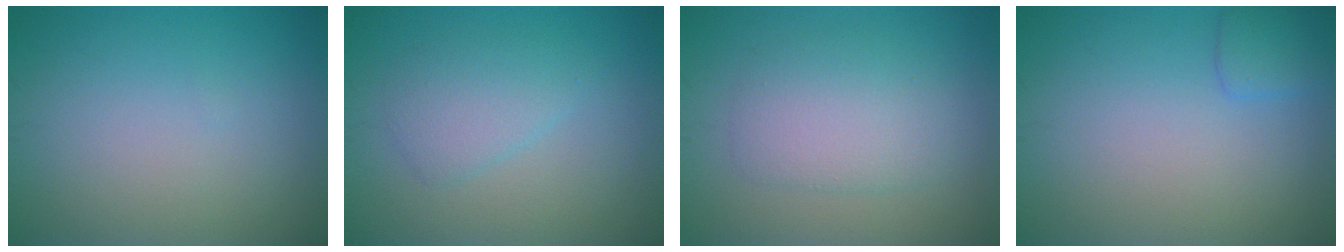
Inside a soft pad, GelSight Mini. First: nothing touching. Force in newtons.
{"total": 2.6, "press": 2.5, "slide": 0.1}
{"total": 3.8, "press": 3.8, "slide": 0.1}
{"total": 1.7, "press": 1.7, "slide": 0.1}